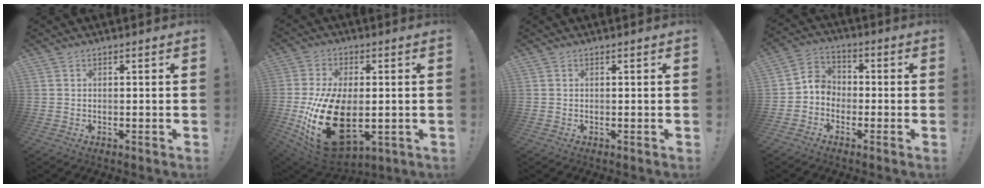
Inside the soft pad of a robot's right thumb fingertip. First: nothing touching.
{"total": 24.9, "force": [-3.2, 14.3, 20.1], "torque": [-0.380, 0.002, -0.033]}
{"total": 0.0}
{"total": 6.5, "force": [-3.0, 5.2, 2.3], "torque": [-0.047, 0.031, -0.051]}